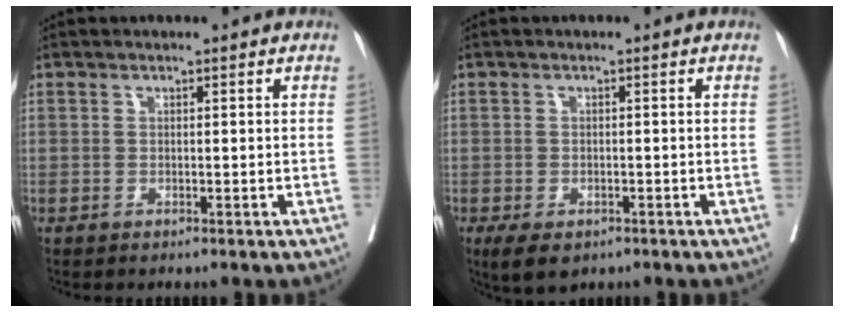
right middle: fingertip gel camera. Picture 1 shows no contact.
{"total": 4.8, "force": [-3.1, 2.5, 2.8], "torque": [-0.045, -0.009, -0.044]}